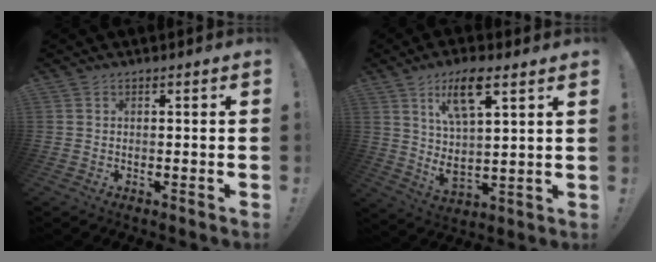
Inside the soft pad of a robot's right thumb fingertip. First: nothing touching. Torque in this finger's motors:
{"motor_torque": [-0.87, 1.50, 1.40, 0.54, 0.45]}